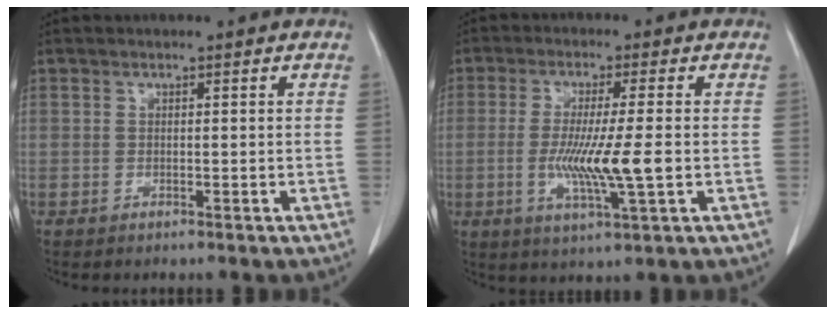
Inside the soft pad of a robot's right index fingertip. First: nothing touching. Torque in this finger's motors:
{"motor_torque": [0.88, 0.46, 0.31, 0.07]}